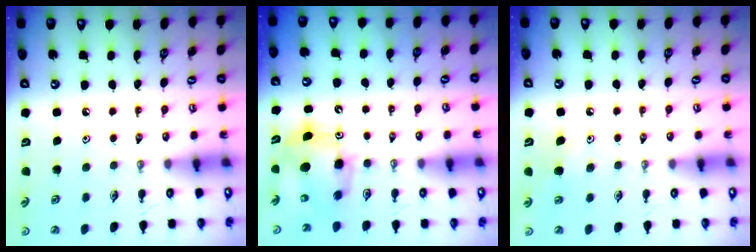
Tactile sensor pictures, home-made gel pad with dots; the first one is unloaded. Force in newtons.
{"total": 9.0, "press": 8.8, "slide": 2.0}
{"total": 6.4, "press": 6.3, "slide": 1.0}